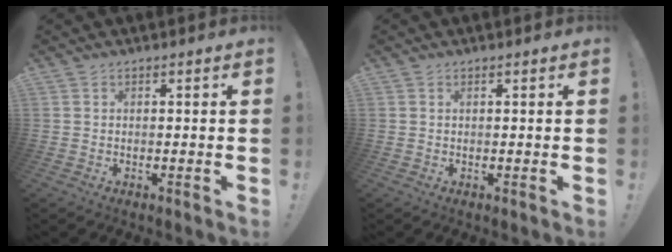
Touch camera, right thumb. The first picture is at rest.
{"total": 0.0}